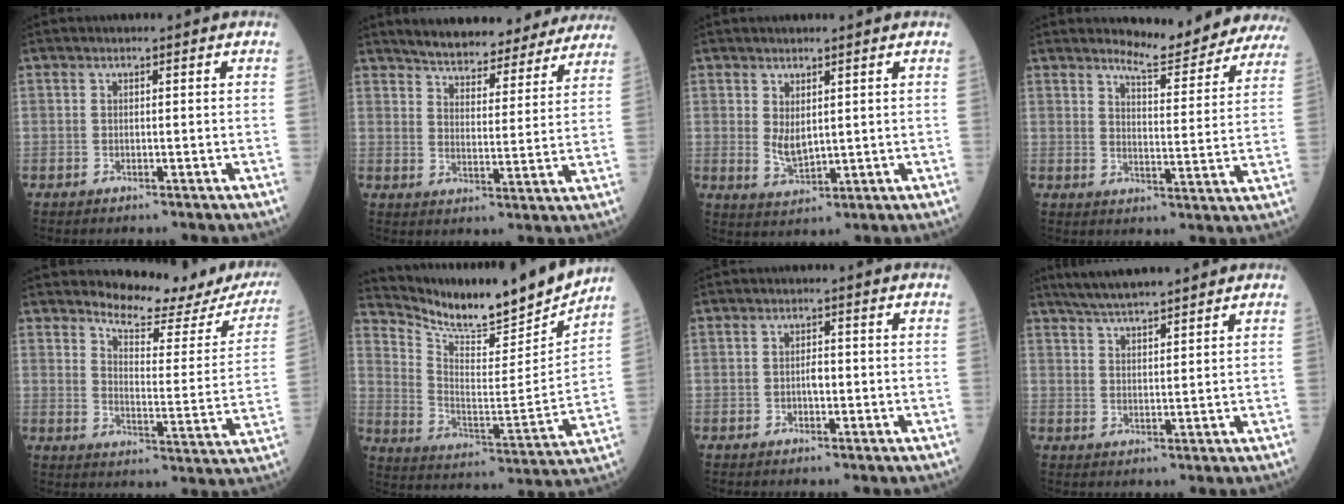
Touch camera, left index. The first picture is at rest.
{"total": 19.9, "force": [18.3, 4.9, 6.1], "torque": [-0.071, -0.005, 0.230]}
{"total": 3.6, "force": [1.2, 1.6, 3.0], "torque": [-0.065, -0.003, 0.034]}
{"total": 13.4, "force": [12.9, 1.7, 3.2], "torque": [-0.032, -0.052, 0.144]}
{"total": 16.6, "force": [15.3, 2.9, 5.8], "torque": [-0.062, -0.072, 0.175]}
{"total": 17.9, "force": [17.0, 1.1, 5.5], "torque": [-0.118, -0.052, 0.266]}
{"total": 1.6, "force": [-0.4, 0.8, 1.3], "torque": [-0.020, 0.004, -0.007]}
{"total": 8.1, "force": [7.1, 0.5, 3.8], "torque": [-0.066, 0.028, 0.118]}